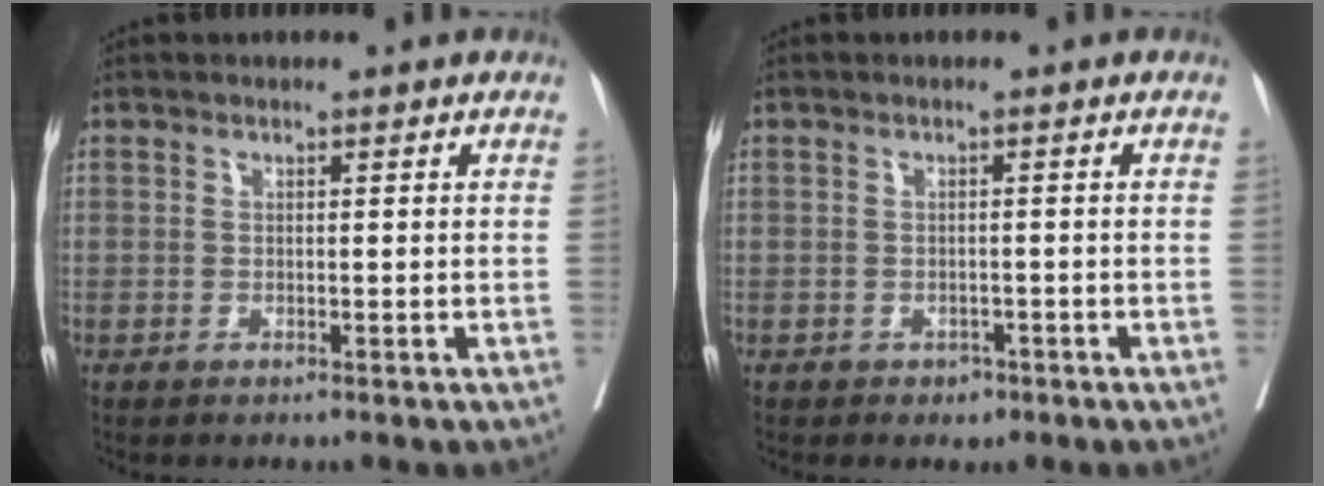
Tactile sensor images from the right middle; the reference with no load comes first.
{"total": 1.4, "force": [-0.9, 1.1, 0.4], "torque": [-0.007, 0.002, -0.009]}